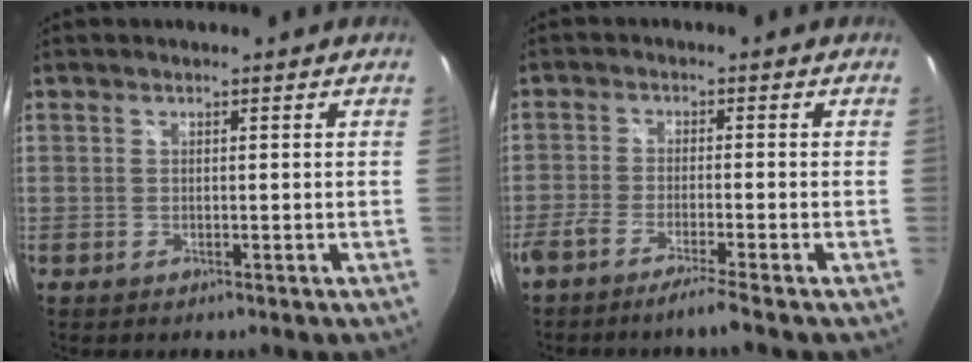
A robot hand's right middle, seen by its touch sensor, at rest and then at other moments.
{"total": 5.3, "force": [-4.3, -0.7, 3.0], "torque": [-0.074, -0.013, -0.081]}